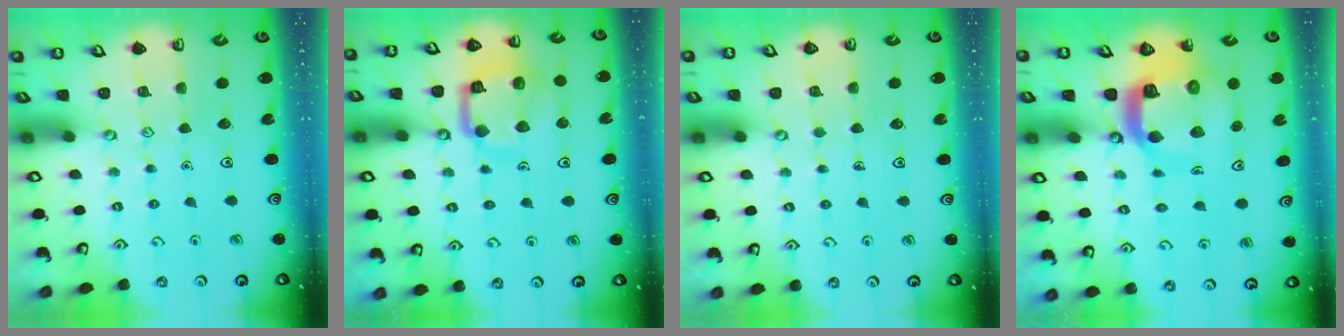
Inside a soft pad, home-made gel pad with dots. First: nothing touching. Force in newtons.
{"total": 14.5, "press": 14.4, "slide": 1.5}
{"total": 0.8, "press": 0.8, "slide": 0.3}
{"total": 13.6, "press": 13.5, "slide": 1.6}